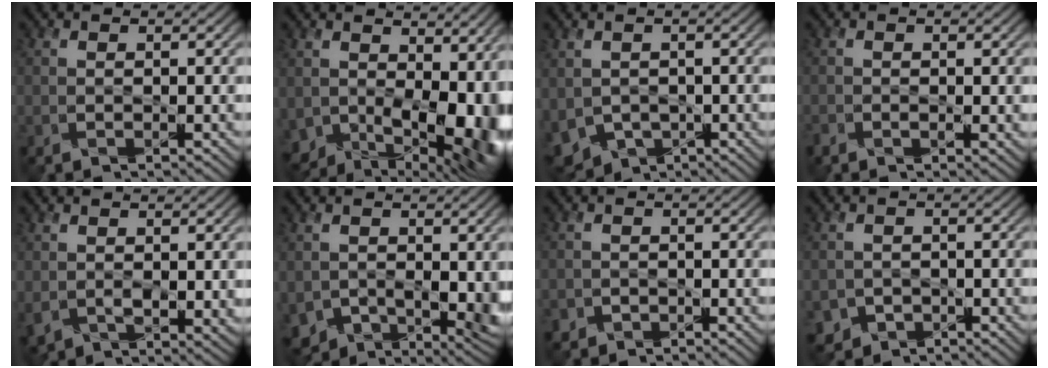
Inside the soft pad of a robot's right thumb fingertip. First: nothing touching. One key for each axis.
{"total": 16.1, "fx": -0.4, "fy": 11.3, "fz": 11.5, "tx": -0.192, "ty": -0.056, "tz": 0.051}
{"total": 4.5, "fx": -1.3, "fy": 3.4, "fz": 2.6, "tx": -0.081, "ty": -0.010, "tz": -0.023}
{"total": 1.3, "fx": -0.6, "fy": 0.9, "fz": 0.8, "tx": -0.017, "ty": -0.007, "tz": -0.010}
{"total": 3.8, "fx": 1.1, "fy": 2.7, "fz": 2.5, "tx": -0.066, "ty": -0.018, "tz": 0.033}
{"total": 9.5, "fx": -1.0, "fy": 6.7, "fz": 6.7, "tx": -0.154, "ty": -0.043, "tz": 0.004}
{"total": 1.2, "fx": -0.7, "fy": 0.9, "fz": -0.3, "tx": 0.007, "ty": -0.001, "tz": -0.016}
{"total": 2.3, "fx": -1.2, "fy": 1.9, "fz": -0.1, "tx": -0.006, "ty": -0.005, "tz": -0.025}